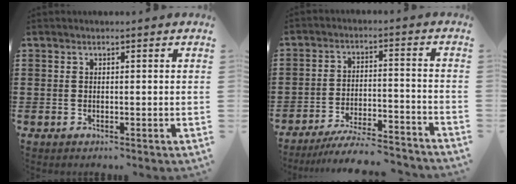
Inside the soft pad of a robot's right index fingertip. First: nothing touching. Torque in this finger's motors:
{"motor_torque": [-0.01, -0.02, -0.08, -0.21]}